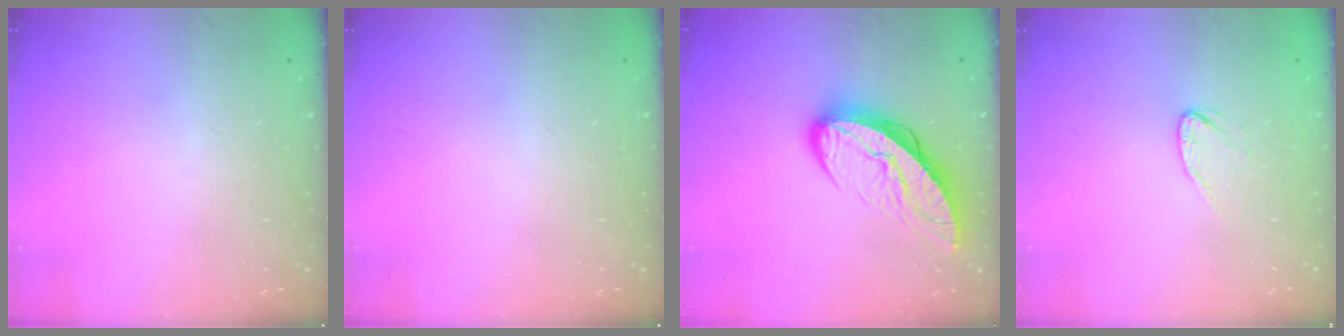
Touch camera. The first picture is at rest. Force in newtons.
{"total": 0.0}
{"total": 12.0, "press": 11.9, "slide": 1.1}
{"total": 4.3, "press": 4.3, "slide": 0.4}